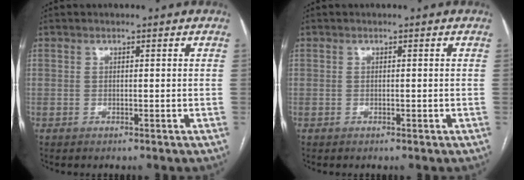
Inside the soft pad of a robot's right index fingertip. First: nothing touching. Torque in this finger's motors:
{"motor_torque": [-0.08, 0.40, -0.02, 0.01]}